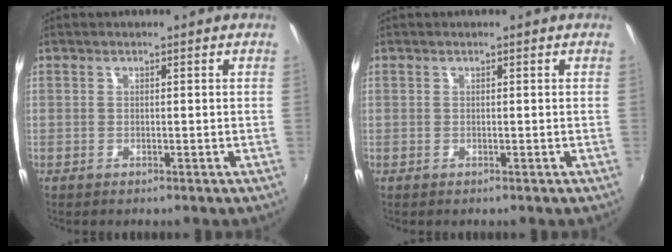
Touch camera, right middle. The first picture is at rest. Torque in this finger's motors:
{"motor_torque": [-0.04, -0.02, 0.00, -0.01]}